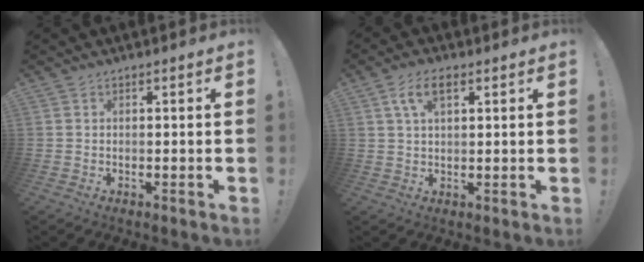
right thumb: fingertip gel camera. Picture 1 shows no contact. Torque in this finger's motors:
{"motor_torque": [-0.29, 0.32, 0.00, 0.00, 0.00]}